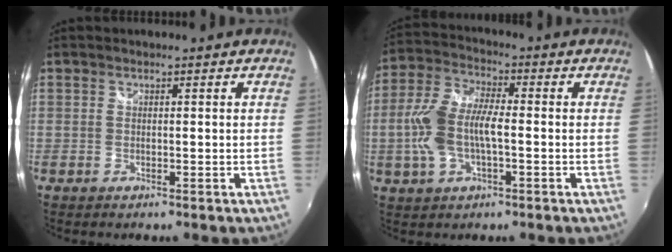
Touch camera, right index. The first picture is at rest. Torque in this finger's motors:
{"motor_torque": [1.45, -0.40, 0.66, 0.21]}